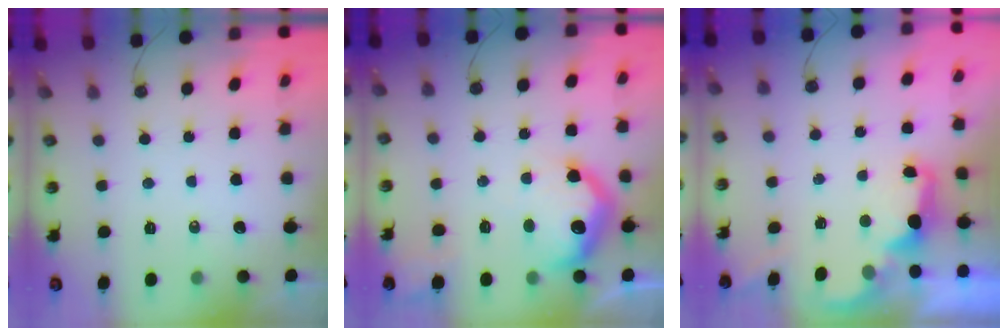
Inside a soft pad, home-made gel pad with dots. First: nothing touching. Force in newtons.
{"total": 15.8, "press": 15.7, "slide": 1.2}
{"total": 2.8, "press": 2.6, "slide": 0.8}